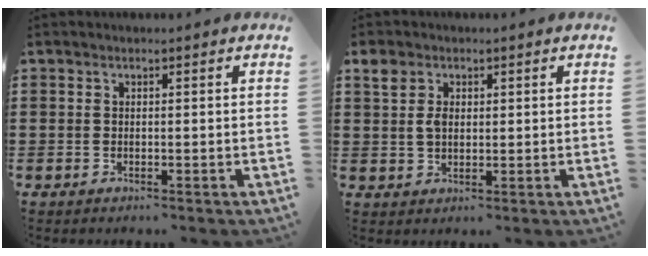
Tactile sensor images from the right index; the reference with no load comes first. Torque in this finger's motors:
{"motor_torque": [0.03, 0.02, 0.13, 0.09]}